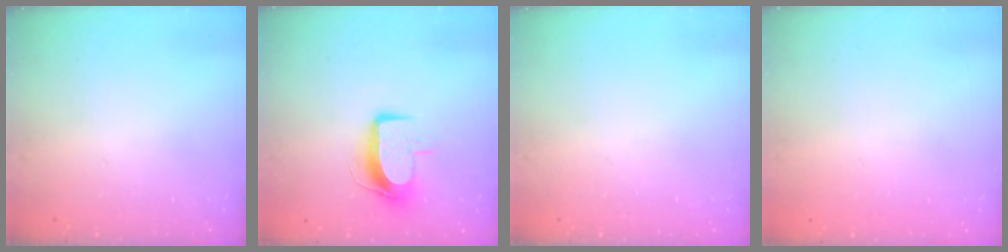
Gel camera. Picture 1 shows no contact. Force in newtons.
{"total": 9.2, "press": 9.2, "slide": 0.7}
{"total": 0.0}
{"total": 0.0}